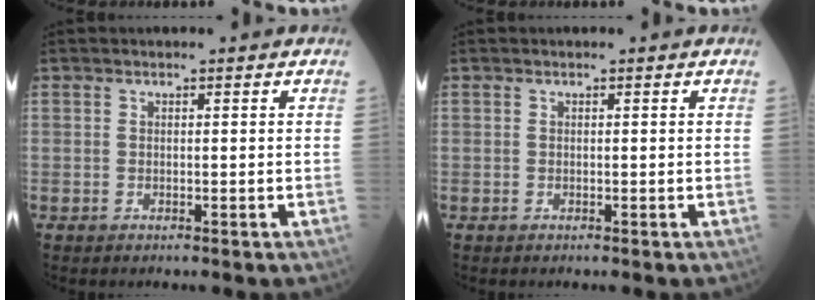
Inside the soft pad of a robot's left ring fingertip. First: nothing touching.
{"total": 0.0}